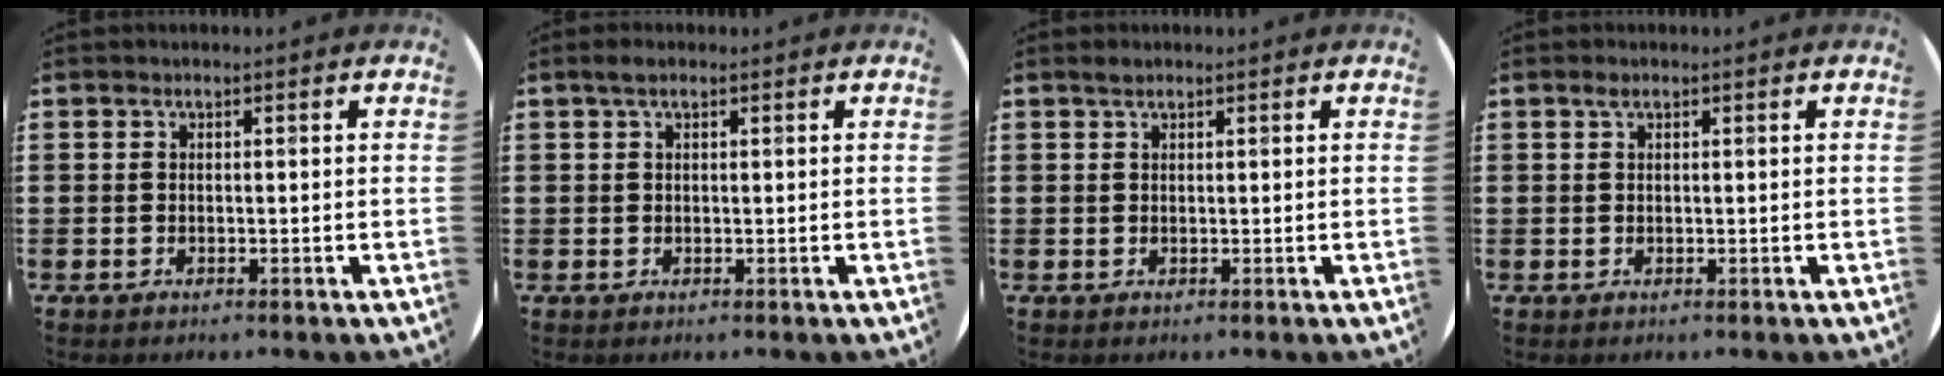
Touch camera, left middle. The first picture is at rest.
{"total": 1.3, "force": [0.9, 0.8, 0.7], "torque": [-0.009, 0.003, 0.014]}
{"total": 0.9, "force": [0.8, 0.4, 0.3], "torque": [-0.007, 0.004, 0.015]}
{"total": 0.7, "force": [0.4, 0.4, 0.4], "torque": [-0.001, 0.000, 0.006]}